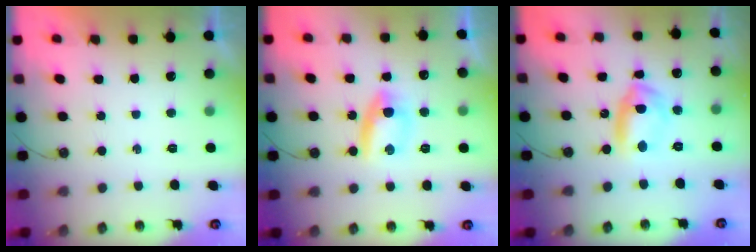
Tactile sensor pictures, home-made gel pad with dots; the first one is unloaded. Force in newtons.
{"total": 6.7, "press": 6.7, "slide": 1.0}
{"total": 16.7, "press": 9.1, "slide": 14.1}